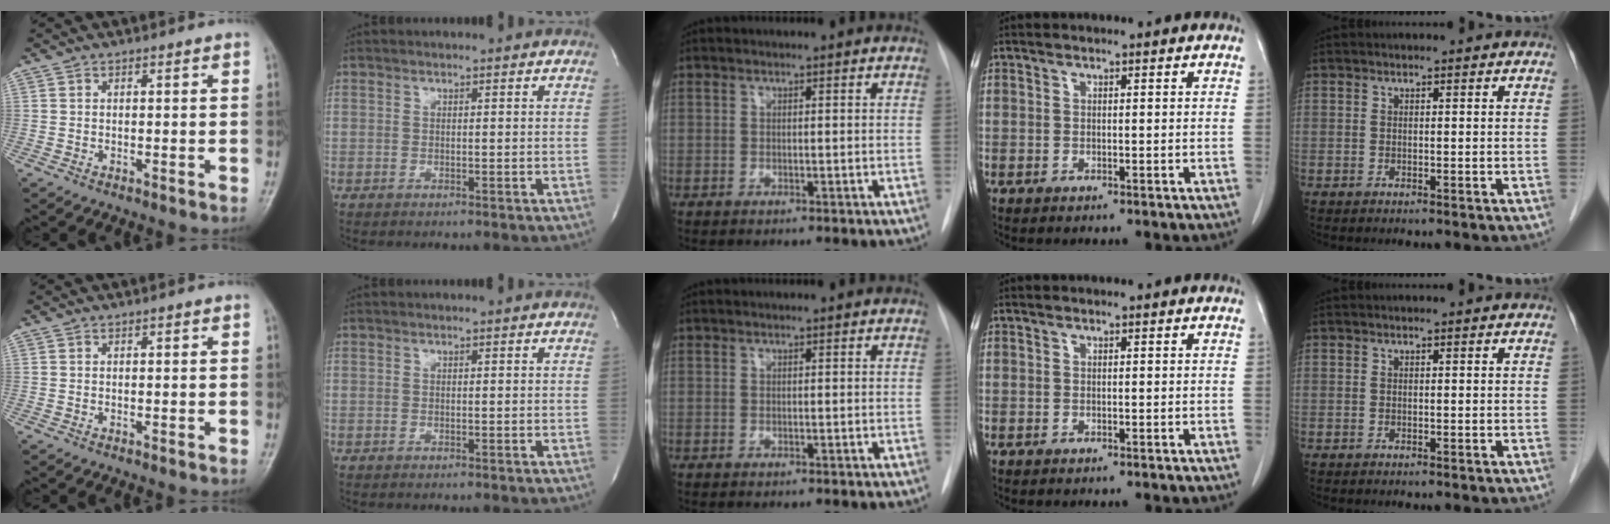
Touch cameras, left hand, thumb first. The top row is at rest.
{}